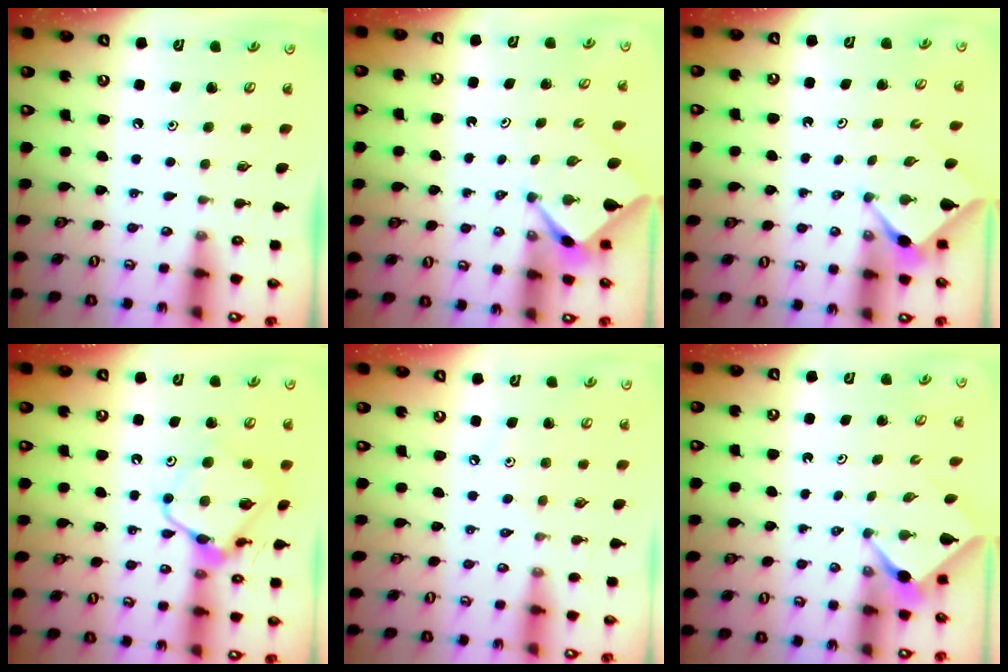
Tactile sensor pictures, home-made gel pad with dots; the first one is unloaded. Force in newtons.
{"total": 2.4, "press": 2.4, "slide": 0.3}
{"total": 2.9, "press": 2.9, "slide": 0.3}
{"total": 11.6, "press": 11.6, "slide": 0.3}
{"total": 4.4, "press": 4.4, "slide": 0.7}
{"total": 2.5, "press": 2.5, "slide": 0.3}